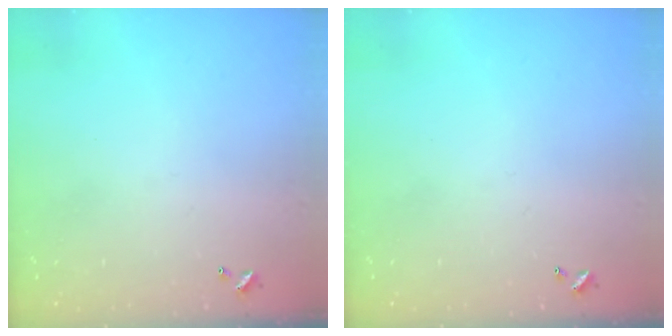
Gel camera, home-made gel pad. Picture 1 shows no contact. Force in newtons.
{"total": 0.0}